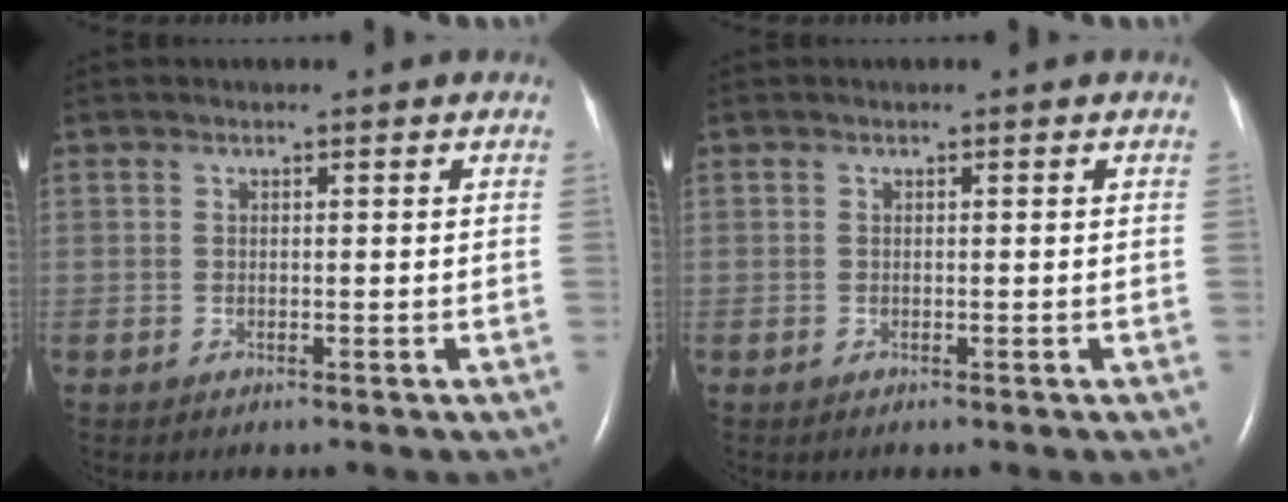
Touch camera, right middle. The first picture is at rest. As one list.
[{"total": 0.0}]